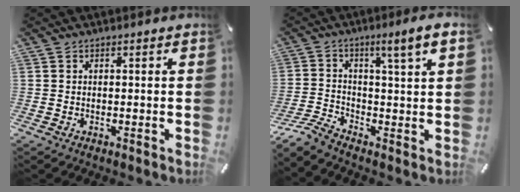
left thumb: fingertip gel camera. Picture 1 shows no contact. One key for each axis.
{"total": 7.2, "fx": -1.2, "fy": 1.7, "fz": 6.9, "tx": -0.141, "ty": -0.003, "tz": -0.030}